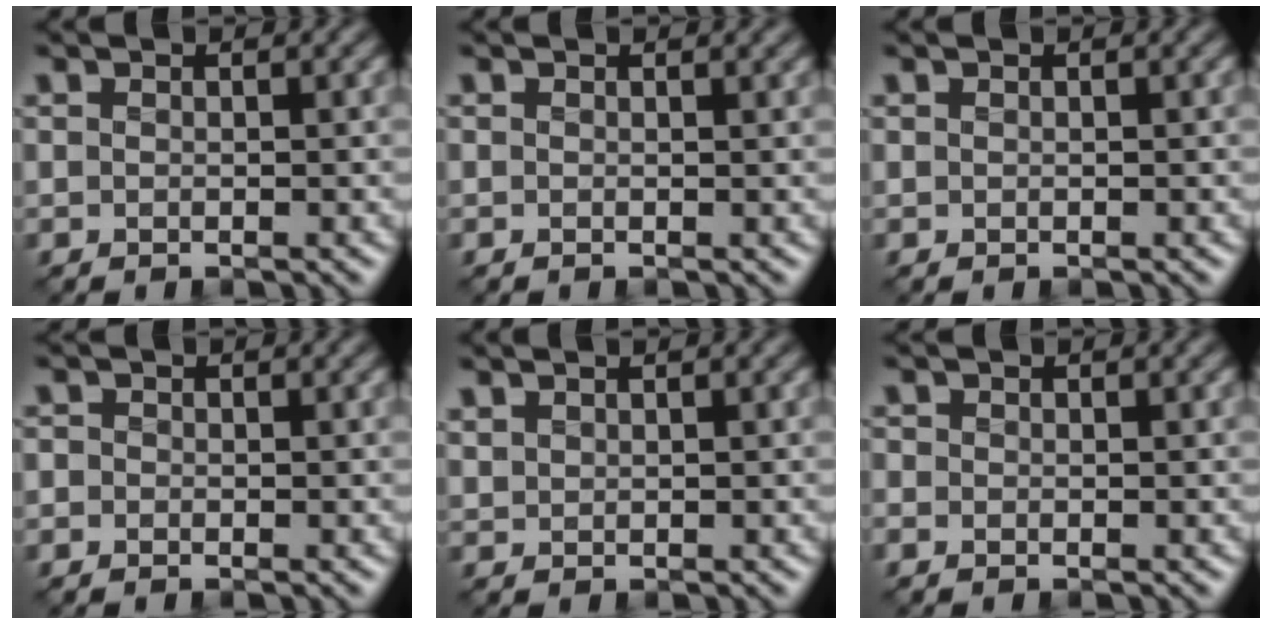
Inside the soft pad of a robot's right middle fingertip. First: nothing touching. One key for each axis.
{"total": 0.9, "fx": 0.9, "fy": 0.1, "fz": 0.1, "tx": -0.004, "ty": -0.006, "tz": 0.010}
{"total": 0.0}
{"total": 0.9, "fx": -0.5, "fy": 0.8, "fz": 0.1, "tx": 0.003, "ty": -0.005, "tz": -0.013}
{"total": 0.7, "fx": 0.6, "fy": 0.3, "fz": 0.1, "tx": -0.008, "ty": 0.000, "tz": 0.016}
{"total": 0.9, "fx": -0.5, "fy": 0.8, "fz": 0.2, "tx": -0.002, "ty": -0.007, "tz": -0.014}